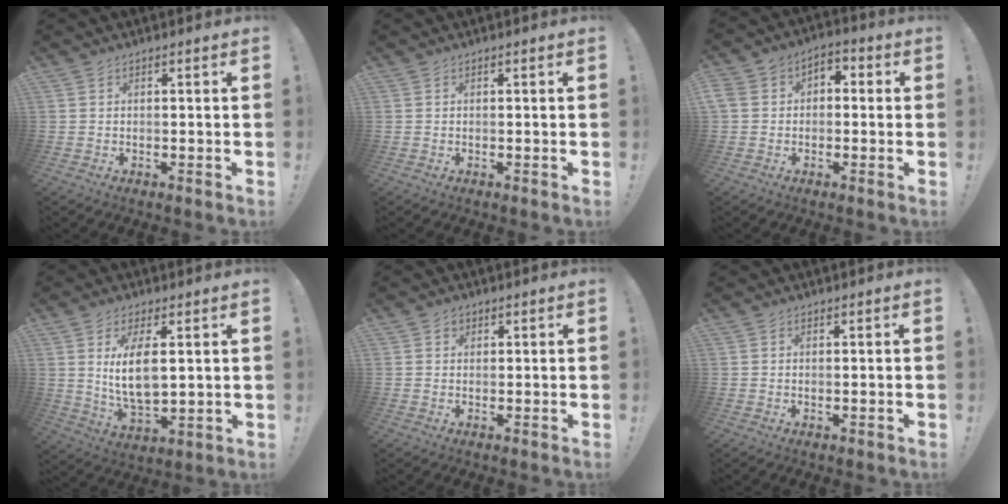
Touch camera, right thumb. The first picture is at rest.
{"total": 0.0}
{"total": 6.6, "force": [-3.2, 5.3, 2.3], "torque": [-0.045, 0.035, -0.060]}
{"total": 10.9, "force": [3.0, 4.9, 9.3], "torque": [-0.183, -0.024, 0.049]}
{"total": 1.7, "force": [0.9, 1.4, 0.2], "torque": [0.010, -0.005, 0.014]}
{"total": 0.0}